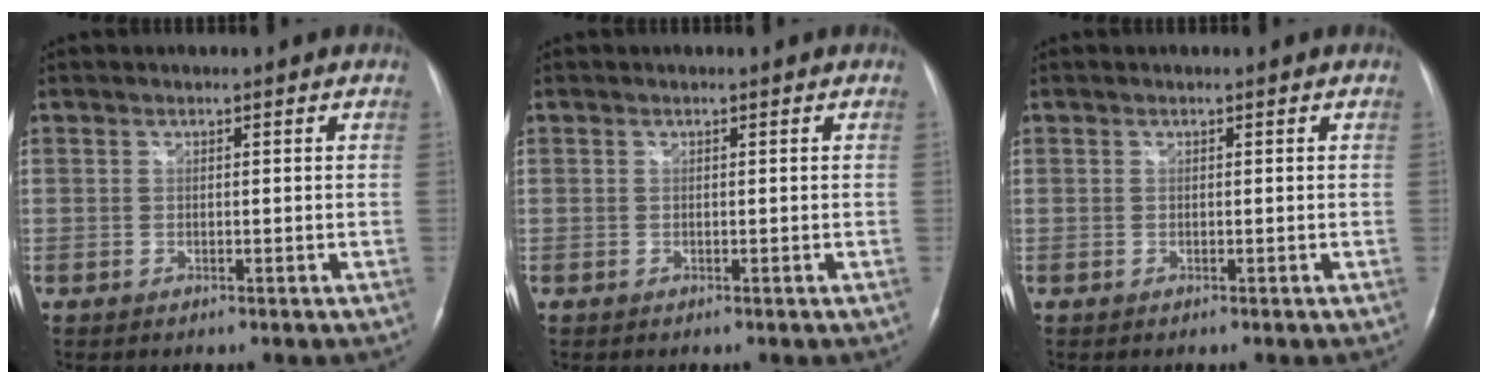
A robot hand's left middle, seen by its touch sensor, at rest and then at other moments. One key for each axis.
{"total": 0.0}
{"total": 0.0}